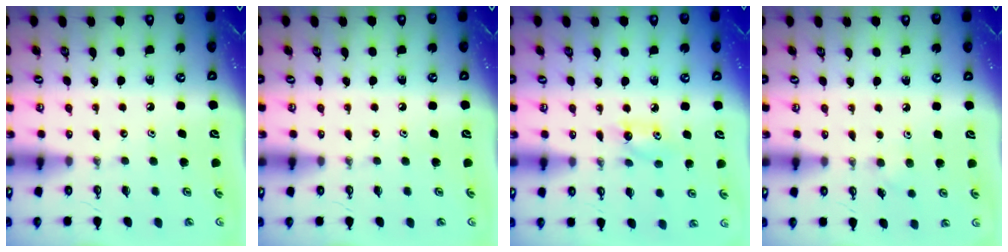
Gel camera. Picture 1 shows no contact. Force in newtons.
{"total": 0.0}
{"total": 5.7, "press": 5.6, "slide": 0.5}
{"total": 4.4, "press": 4.3, "slide": 0.7}